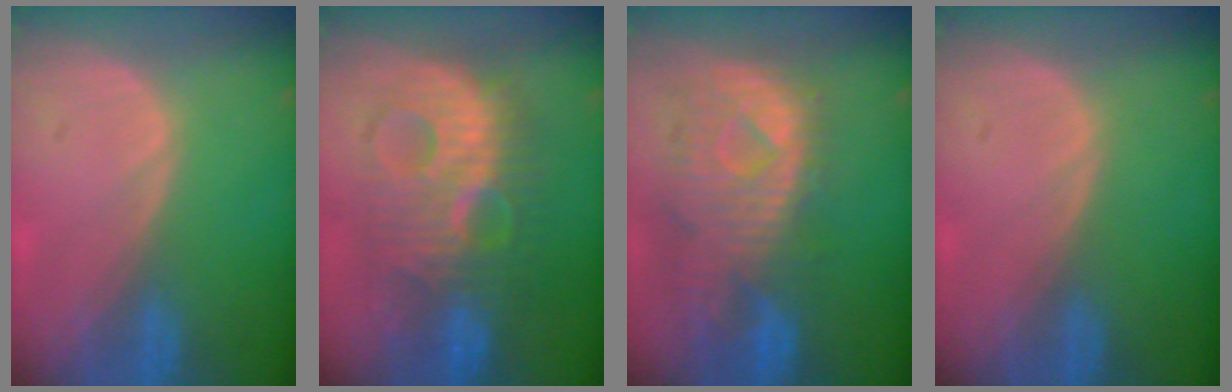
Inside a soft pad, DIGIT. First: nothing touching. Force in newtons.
{"total": 10.6, "press": 10.6, "slide": 0.3}
{"total": 11.5, "press": 9.9, "slide": 5.8}
{"total": 0.0}